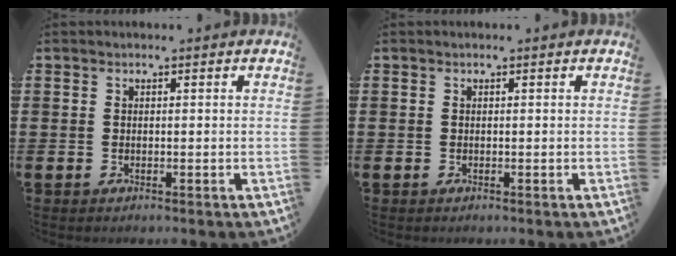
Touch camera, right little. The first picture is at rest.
{"total": 0.0}